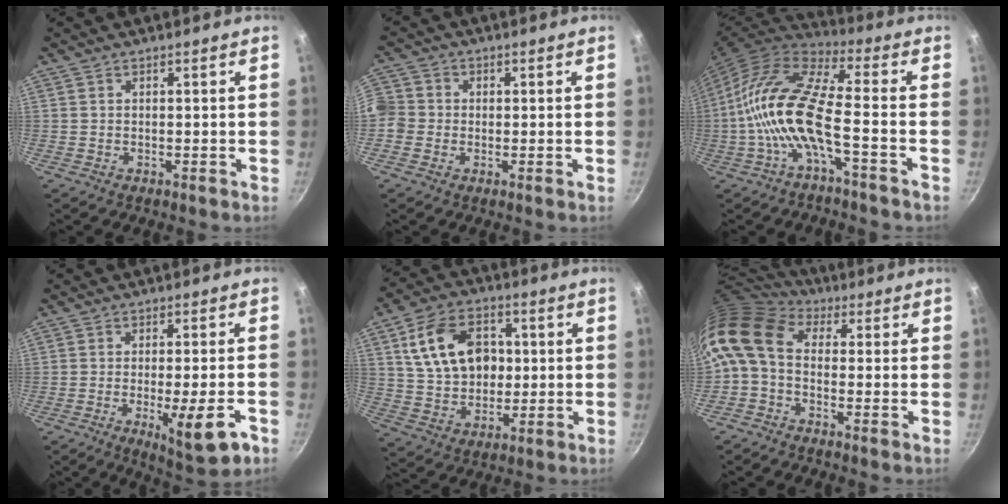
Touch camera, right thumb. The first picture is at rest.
{"total": 6.9, "force": [-0.8, 6.4, 2.5], "torque": [-0.039, 0.016, -0.030]}
{"total": 15.8, "force": [-3.9, 5.0, 14.5], "torque": [-0.293, 0.041, -0.089]}
{"total": 10.6, "force": [-4.1, 2.2, 9.5], "torque": [-0.126, 0.001, -0.052]}
{"total": 15.8, "force": [3.4, 11.6, 10.3], "torque": [-0.156, 0.006, 0.061]}
{"total": 11.1, "force": [0.9, 7.6, 8.0], "torque": [-0.154, 0.026, -0.005]}